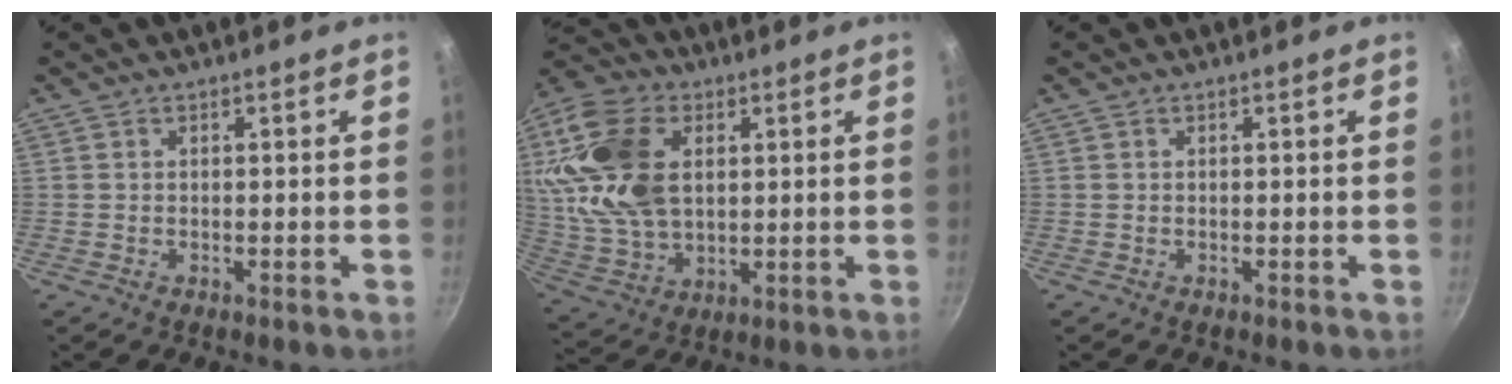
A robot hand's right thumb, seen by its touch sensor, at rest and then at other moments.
{"total": 19.2, "force": [4.2, 12.6, 13.9], "torque": [-0.261, -0.004, 0.084]}
{"total": 0.0}